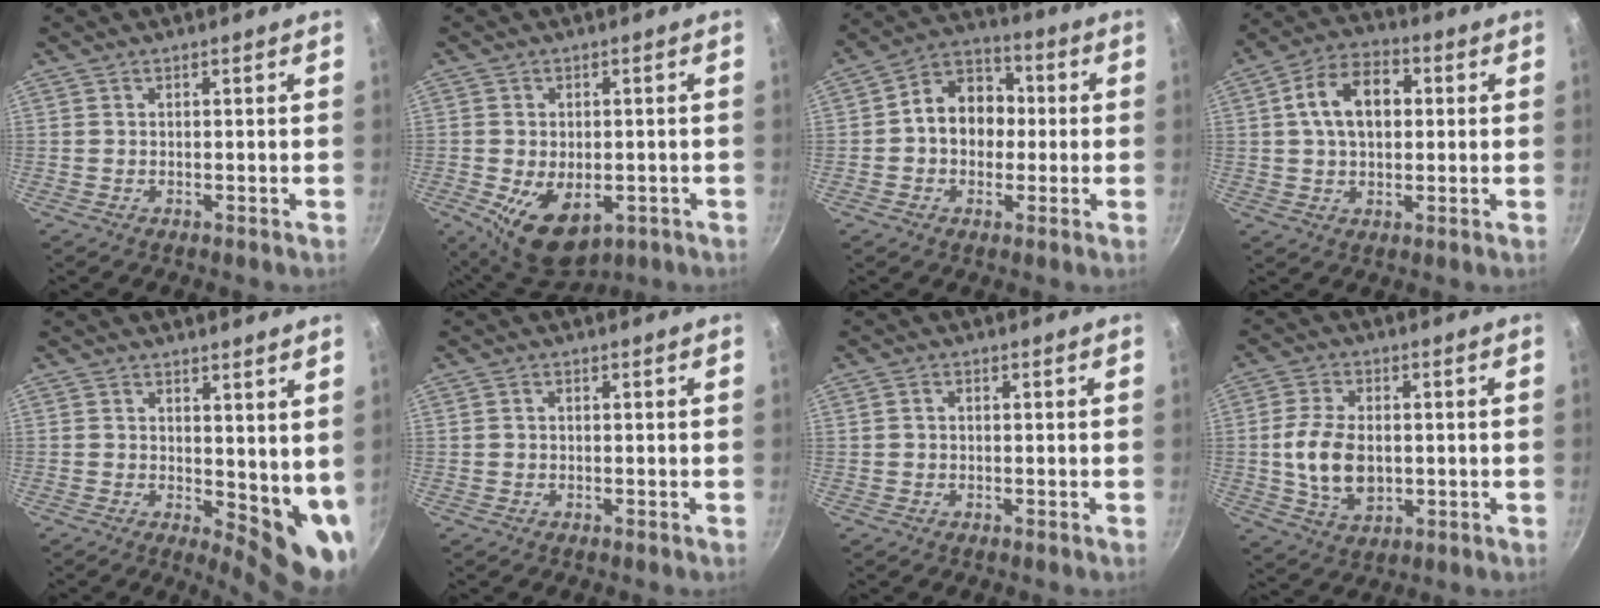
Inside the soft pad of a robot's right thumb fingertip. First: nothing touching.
{"total": 11.5, "force": [-3.3, 7.1, 8.4], "torque": [-0.115, -0.007, -0.034]}
{"total": 11.3, "force": [-0.1, 9.0, 6.8], "torque": [-0.061, 0.031, -0.019]}
{"total": 11.7, "force": [1.8, 7.6, 8.6], "torque": [-0.118, 0.022, 0.020]}
{"total": 8.4, "force": [1.9, 3.9, 7.2], "torque": [-0.075, -0.027, 0.032]}
{"total": 0.6, "force": [-0.1, 0.5, 0.3], "torque": [-0.007, 0.005, 0.000]}
{"total": 1.2, "force": [-0.1, 0.9, 0.7], "torque": [-0.015, 0.008, -0.002]}
{"total": 10.6, "force": [-0.3, 6.8, 8.1], "torque": [-0.146, 0.001, -0.003]}